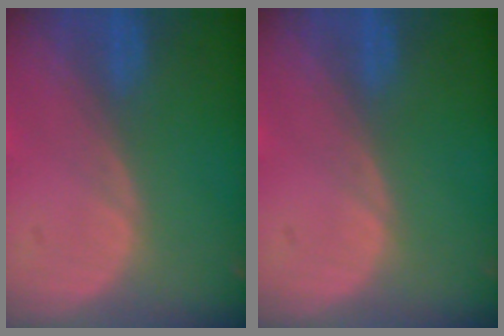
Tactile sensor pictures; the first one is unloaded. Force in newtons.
{"total": 0.0}